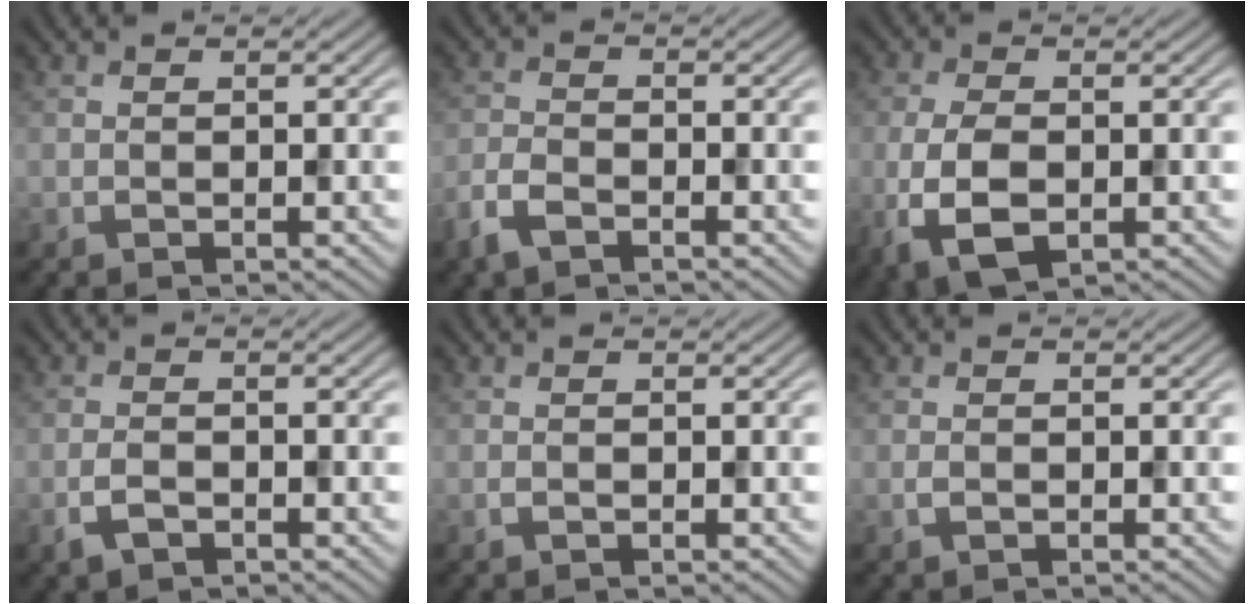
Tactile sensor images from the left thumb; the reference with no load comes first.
{"total": 3.6, "force": [-2.5, 1.6, 2.1], "torque": [-0.051, -0.006, -0.062]}
{"total": 6.7, "force": [-1.9, 3.6, 5.3], "torque": [-0.130, -0.013, -0.037]}
{"total": 2.3, "force": [-1.5, 1.0, 1.5], "torque": [-0.035, -0.001, -0.033]}
{"total": 0.5, "force": [-0.3, 0.2, 0.4], "torque": [-0.008, 0.000, -0.004]}
{"total": 0.8, "force": [-0.3, 0.3, 0.6], "torque": [-0.015, 0.000, -0.005]}